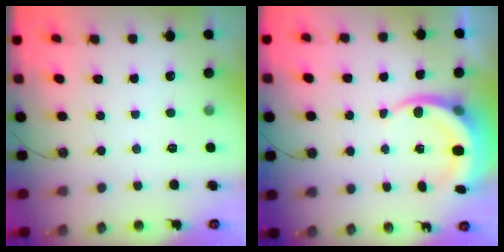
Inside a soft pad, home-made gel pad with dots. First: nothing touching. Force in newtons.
{"total": 6.8, "press": 6.7, "slide": 0.7}